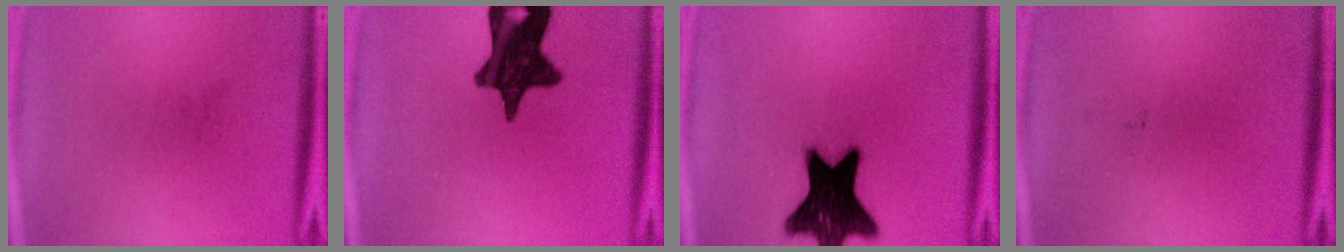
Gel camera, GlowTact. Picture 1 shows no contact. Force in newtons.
{"total": 13.8}
{"total": 19.6}
{"total": 0.0}